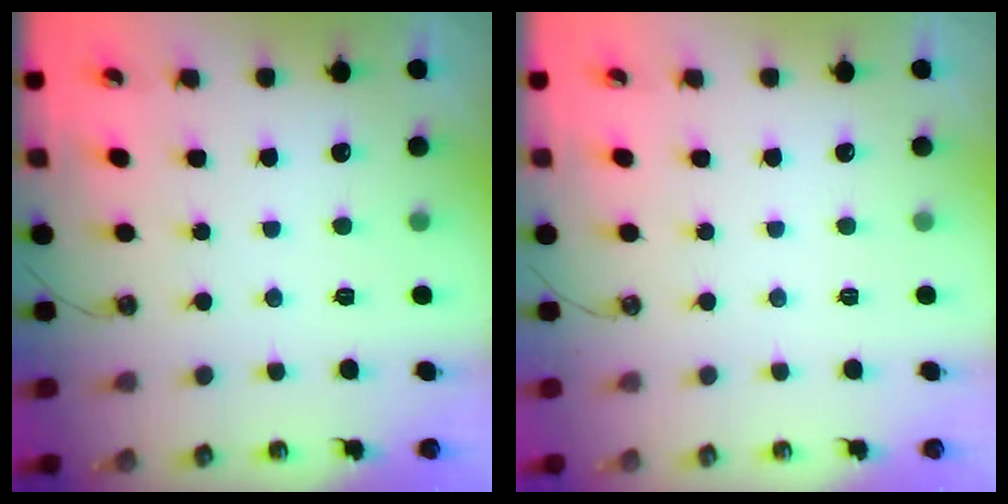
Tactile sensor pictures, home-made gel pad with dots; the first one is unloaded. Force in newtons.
{"total": 0.0}